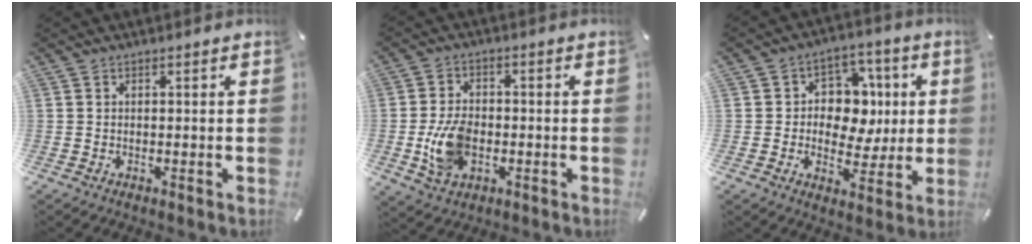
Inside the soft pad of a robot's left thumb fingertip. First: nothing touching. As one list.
[{"total": 10.2, "force": [-2.0, 7.0, 7.2], "torque": [-0.147, 0.004, -0.034]}, {"total": 10.1, "force": [0.6, 9.0, 4.7], "torque": [-0.055, -0.006, 0.011]}]